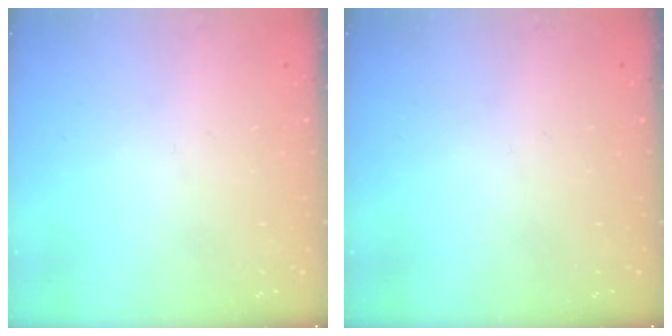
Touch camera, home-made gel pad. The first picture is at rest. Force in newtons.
{"total": 0.0}